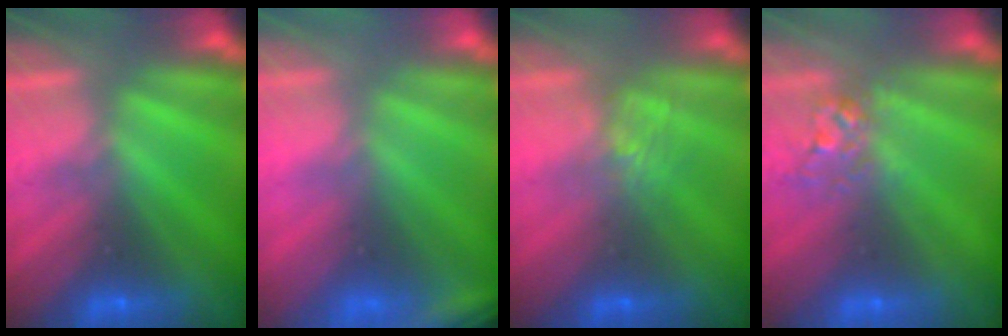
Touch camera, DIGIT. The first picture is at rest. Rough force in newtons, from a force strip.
{"total": 2.4}
{"total": 2.1}
{"total": 2.7}